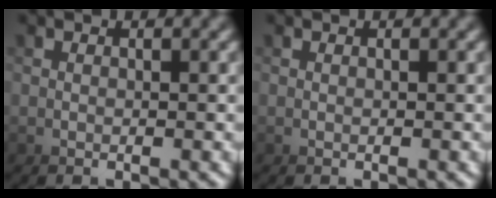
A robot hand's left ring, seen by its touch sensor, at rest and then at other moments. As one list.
[{"total": 0.0}]